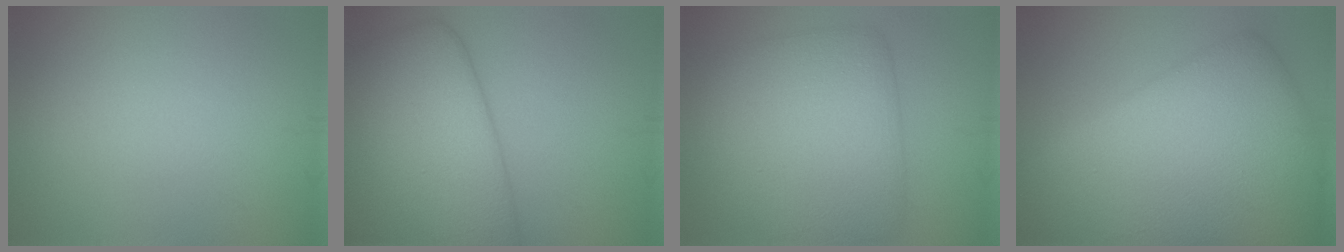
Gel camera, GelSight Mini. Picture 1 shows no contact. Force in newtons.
{"total": 10.8, "press": 10.8, "slide": 0.5}
{"total": 8.5, "press": 8.5, "slide": 0.3}
{"total": 15.8, "press": 15.8, "slide": 0.1}